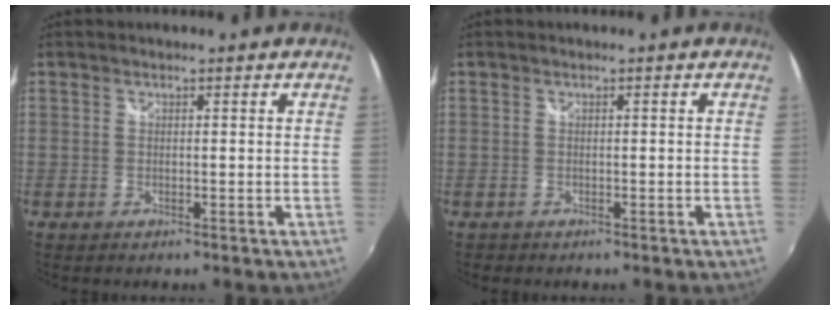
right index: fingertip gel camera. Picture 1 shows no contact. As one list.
[{"total": 1.0, "force": [-0.8, 0.6, 0.3], "torque": [-0.009, 0.000, -0.010]}]